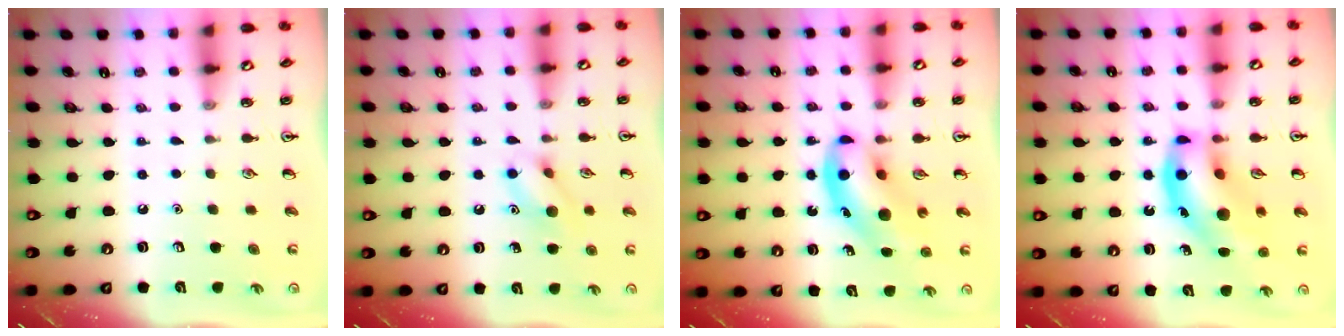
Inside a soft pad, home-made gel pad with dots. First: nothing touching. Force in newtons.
{"total": 9.4, "press": 9.3, "slide": 0.5}
{"total": 9.7, "press": 9.4, "slide": 2.5}
{"total": 17.3, "press": 17.0, "slide": 3.2}